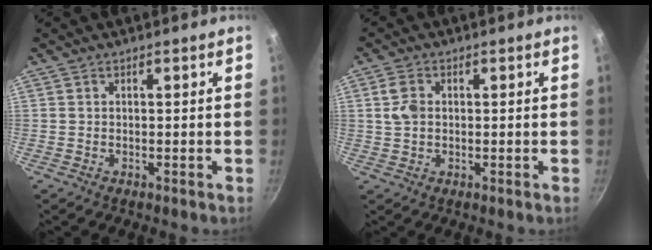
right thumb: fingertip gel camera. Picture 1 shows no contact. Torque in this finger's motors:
{"motor_torque": [0.05, 0.02, 0.30, 0.38, -0.01]}